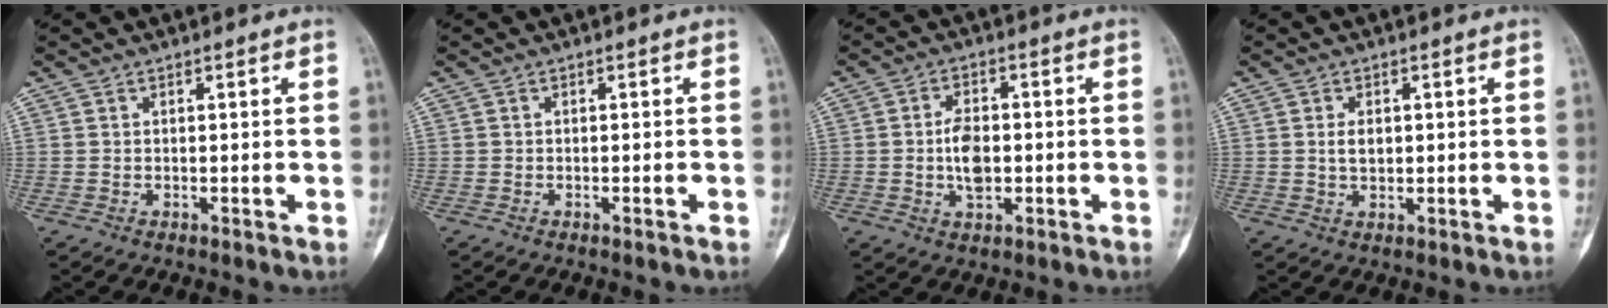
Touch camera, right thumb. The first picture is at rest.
{"total": 0.7, "force": [-0.5, 0.0, 0.6], "torque": [-0.012, 0.001, -0.004]}
{"total": 6.0, "force": [-0.7, 3.4, 4.9], "torque": [-0.080, 0.005, -0.016]}
{"total": 2.7, "force": [0.4, 1.7, 2.1], "torque": [-0.028, -0.002, 0.009]}